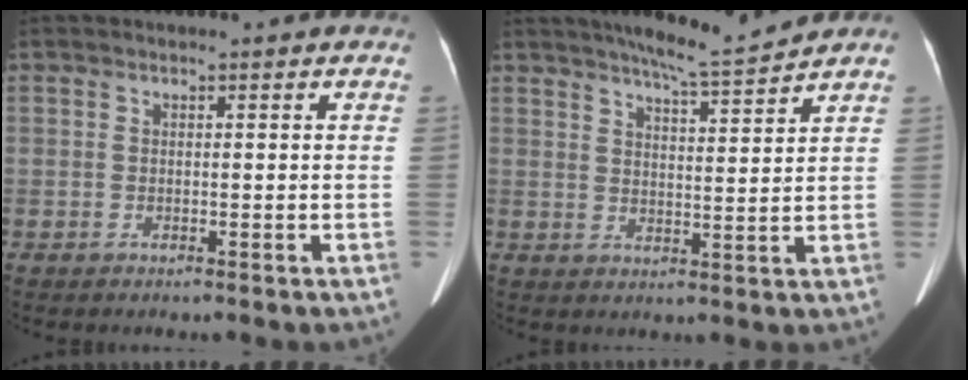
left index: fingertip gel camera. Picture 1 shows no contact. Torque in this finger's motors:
{"motor_torque": [0.06, -0.36, 0.01, -0.01]}